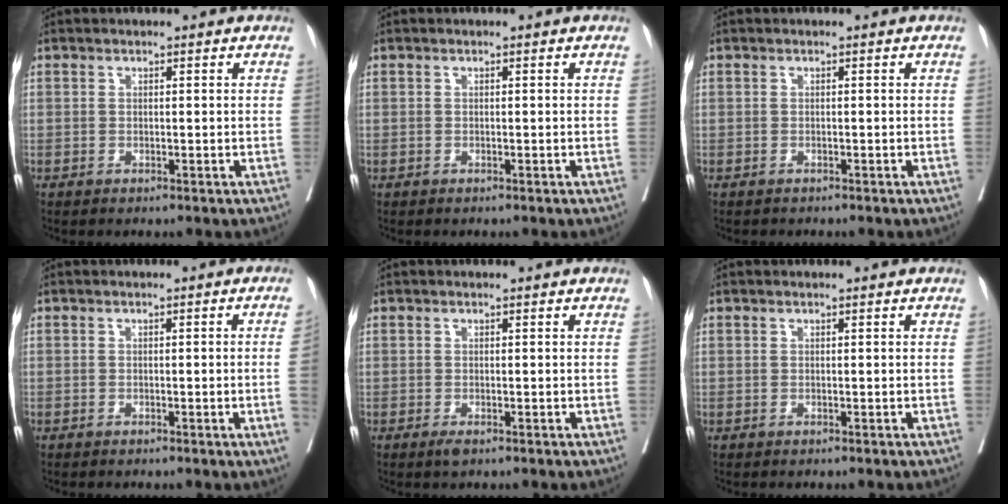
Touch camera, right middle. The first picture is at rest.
{"total": 0.0}
{"total": 1.0, "force": [-0.8, 0.5, 0.0], "torque": [-0.008, 0.001, -0.016]}
{"total": 2.1, "force": [-0.5, -0.3, 2.0], "torque": [-0.028, 0.004, -0.004]}
{"total": 1.2, "force": [-0.7, 0.3, 0.8], "torque": [-0.015, -0.003, -0.009]}
{"total": 0.0}